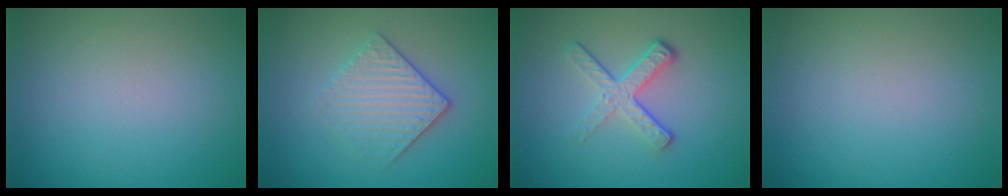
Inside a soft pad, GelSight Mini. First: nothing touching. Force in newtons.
{"total": 3.7, "press": 3.3, "slide": 1.7}
{"total": 4.2, "press": 2.7, "slide": 3.3}
{"total": 0.0}